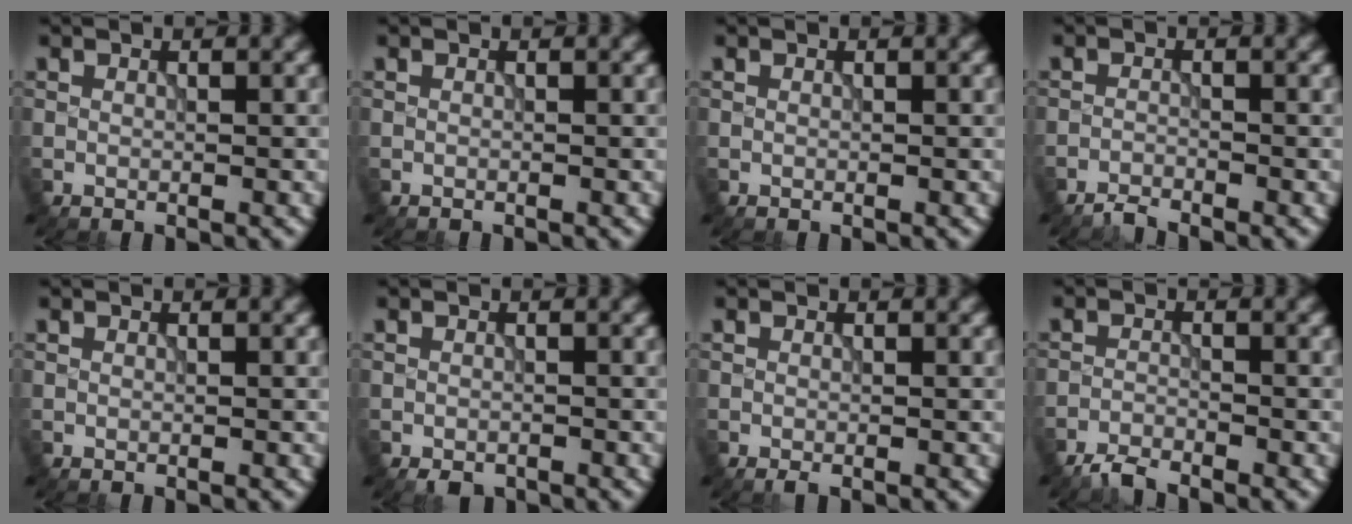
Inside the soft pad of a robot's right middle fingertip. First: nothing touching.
{"total": 0.0}
{"total": 0.0}
{"total": 1.4, "force": [-1.3, 0.1, 0.2], "torque": [-0.001, 0.001, -0.031]}
{"total": 0.0}
{"total": 1.0, "force": [-0.8, 0.6, 0.4], "torque": [-0.006, -0.005, -0.012]}
{"total": 0.5, "force": [-0.3, 0.1, 0.4], "torque": [-0.007, -0.002, -0.004]}
{"total": 2.1, "force": [-2.0, 0.4, 0.5], "torque": [-0.010, -0.002, -0.046]}